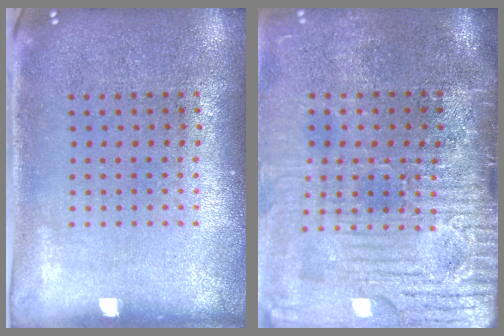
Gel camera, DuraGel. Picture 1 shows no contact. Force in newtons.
{"total": 4.6, "press": 4.0, "slide": 2.4}